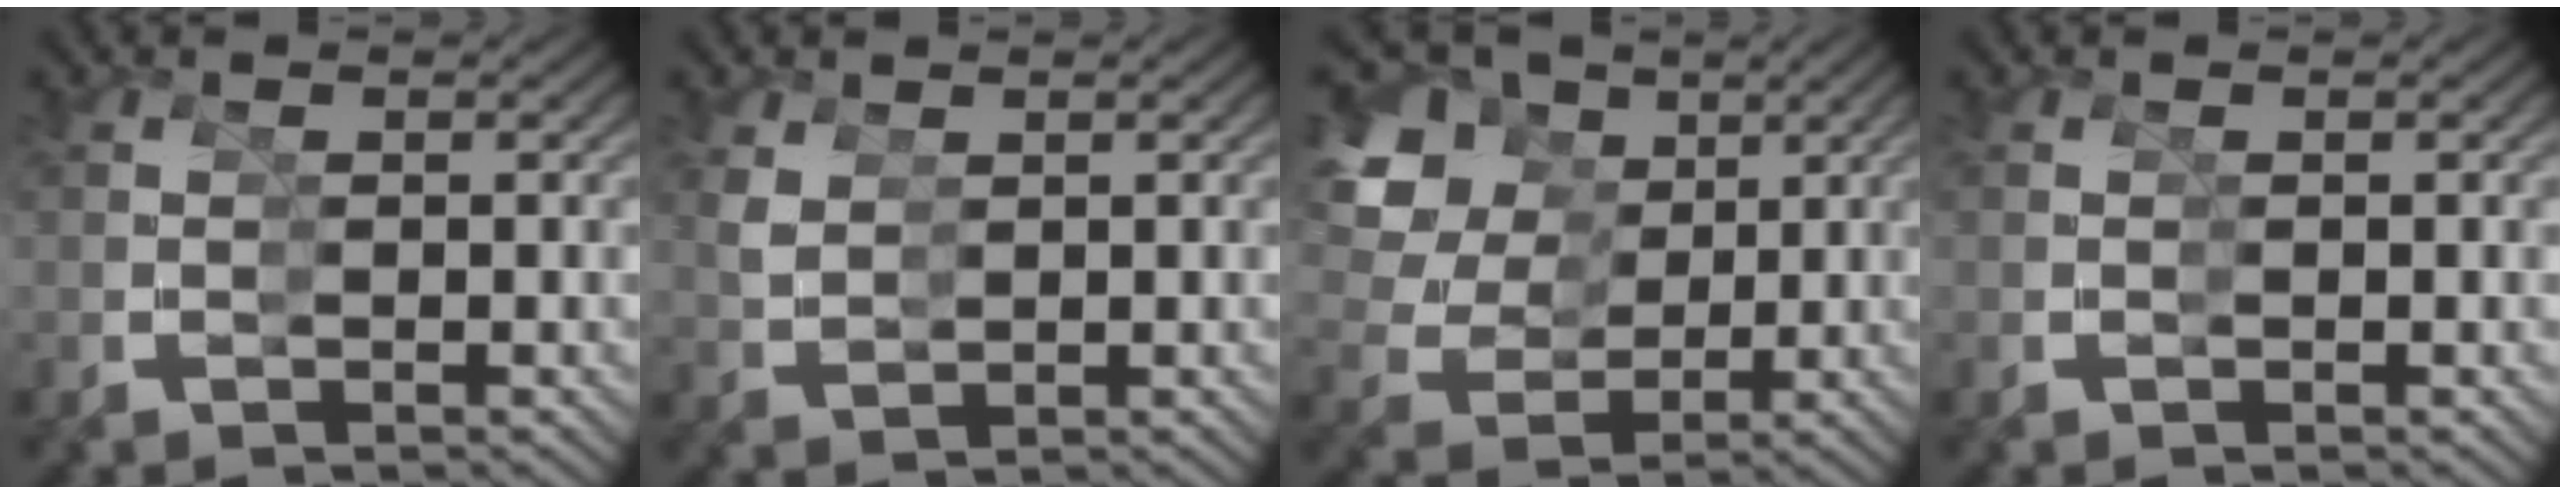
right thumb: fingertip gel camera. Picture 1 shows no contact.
{"total": 2.0, "force": [1.8, 0.7, 0.2], "torque": [-0.006, 0.003, 0.036]}
{"total": 11.5, "force": [4.0, 9.3, 5.5], "torque": [-0.119, 0.011, 0.054]}
{"total": 0.0}